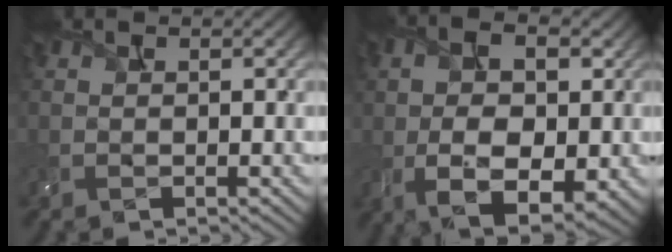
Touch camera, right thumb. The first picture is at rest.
{"total": 10.2, "force": [0.0, 5.9, 8.3], "torque": [-0.156, 0.005, -0.001]}